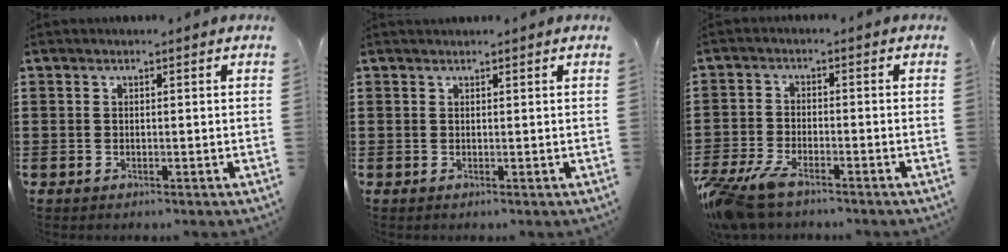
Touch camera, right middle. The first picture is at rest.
{"total": 0.5, "force": [0.5, 0.0, -0.2], "torque": [0.011, -0.001, 0.008]}
{"total": 5.6, "force": [-4.6, 1.1, 3.0], "torque": [-0.091, -0.014, -0.096]}